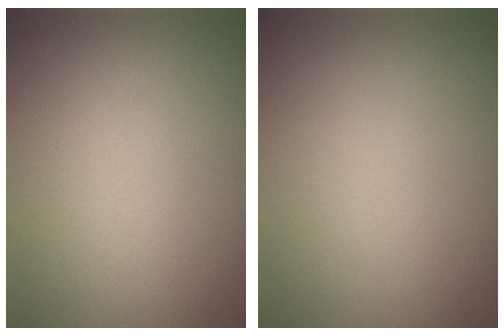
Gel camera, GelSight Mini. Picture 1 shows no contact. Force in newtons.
{"total": 0.0}